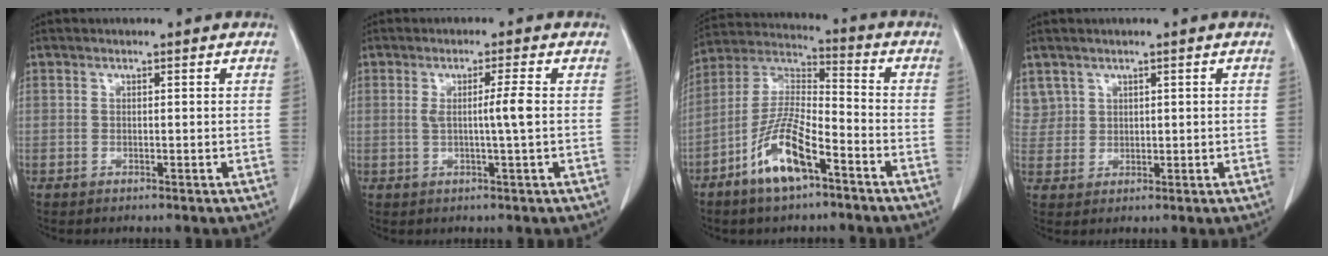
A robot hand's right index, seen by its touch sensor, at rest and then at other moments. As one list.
[{"total": 3.5, "force": [0.2, -0.7, 3.5], "torque": [-0.062, -0.004, 0.003]}, {"total": 12.1, "force": [-6.5, 3.2, 9.6], "torque": [-0.203, 0.000, -0.121]}, {"total": 3.6, "force": [2.2, 2.9, 0.0], "torque": [0.010, 0.008, 0.046]}]